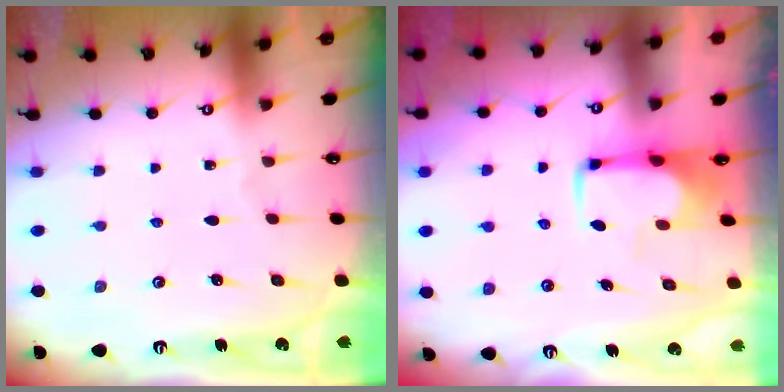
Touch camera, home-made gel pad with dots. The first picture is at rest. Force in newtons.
{"total": 1.7, "press": 1.7, "slide": 0.4}